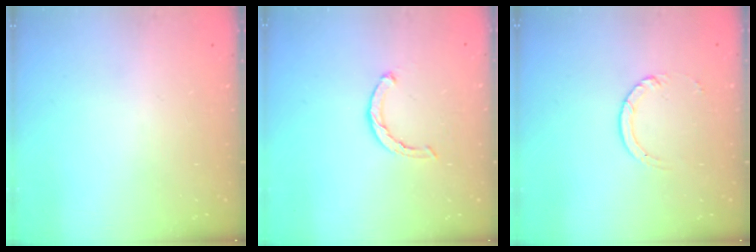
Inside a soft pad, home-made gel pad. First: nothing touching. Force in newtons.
{"total": 2.7, "press": 2.7, "slide": 0.4}
{"total": 3.0, "press": 2.9, "slide": 0.4}